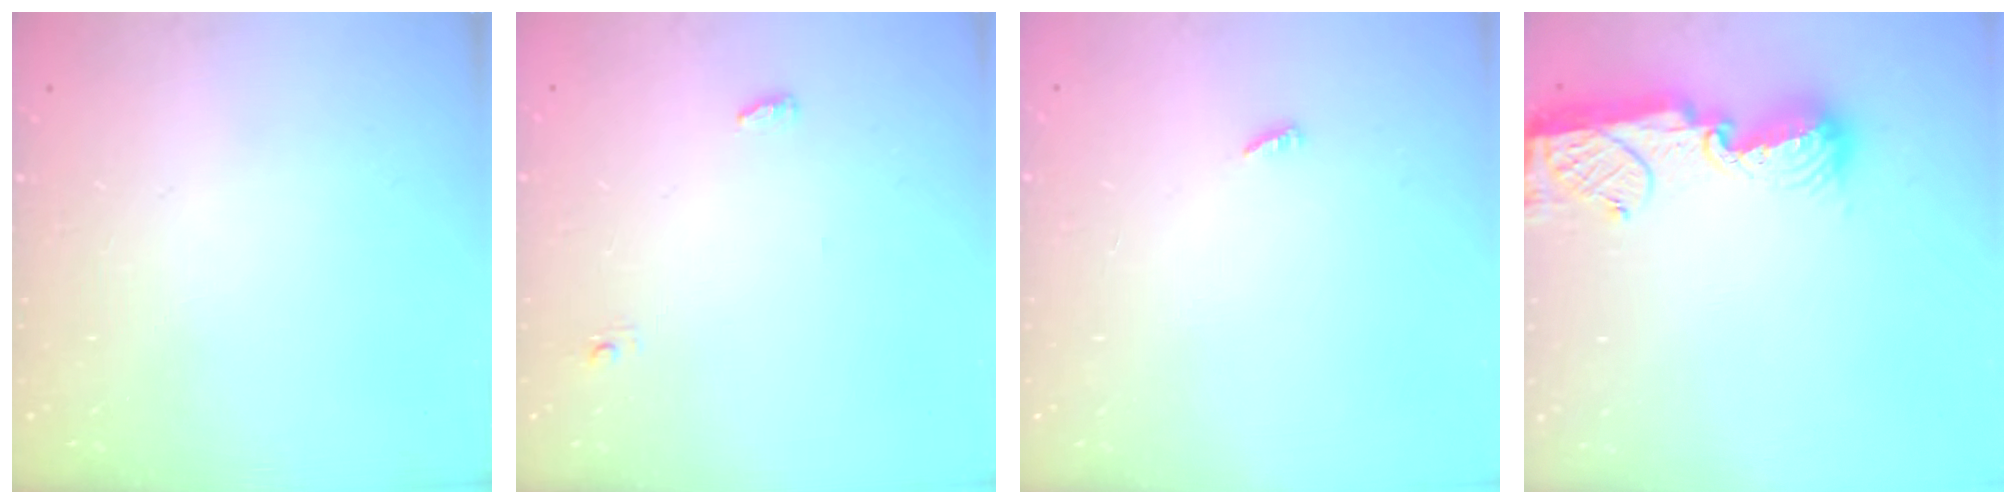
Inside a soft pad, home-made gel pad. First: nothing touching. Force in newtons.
{"total": 3.6, "press": 3.4, "slide": 1.0}
{"total": 1.9, "press": 1.9, "slide": 0.3}
{"total": 11.0, "press": 11.0, "slide": 0.6}